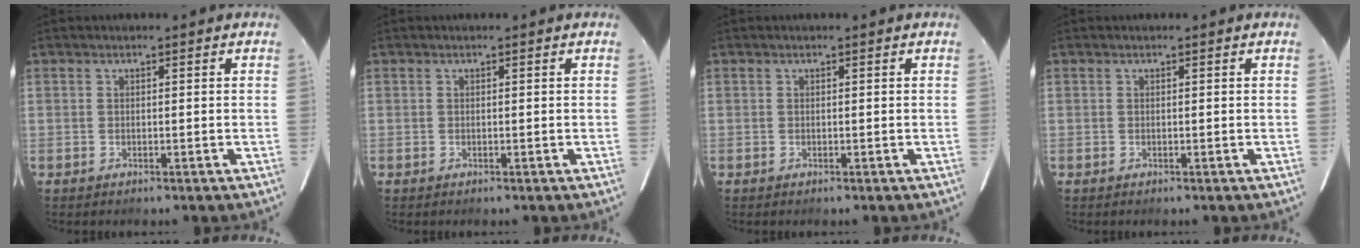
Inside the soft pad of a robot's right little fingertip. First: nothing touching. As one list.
[{"total": 0.0}, {"total": 0.0}, {"total": 0.0}]